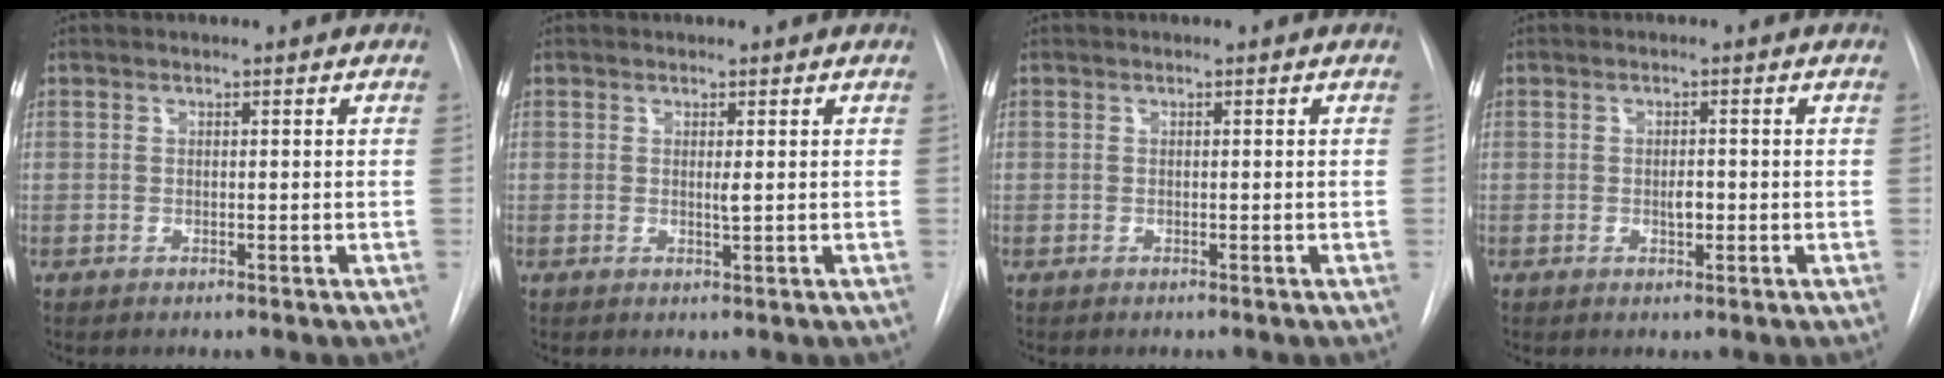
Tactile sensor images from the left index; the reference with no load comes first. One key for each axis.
{"total": 0.8, "fx": 0.0, "fy": -0.2, "fz": 0.8, "tx": -0.018, "ty": -0.009, "tz": -0.002}
{"total": 0.0}
{"total": 1.3, "fx": -0.5, "fy": 0.6, "fz": 1.1, "tx": -0.019, "ty": -0.006, "tz": -0.008}